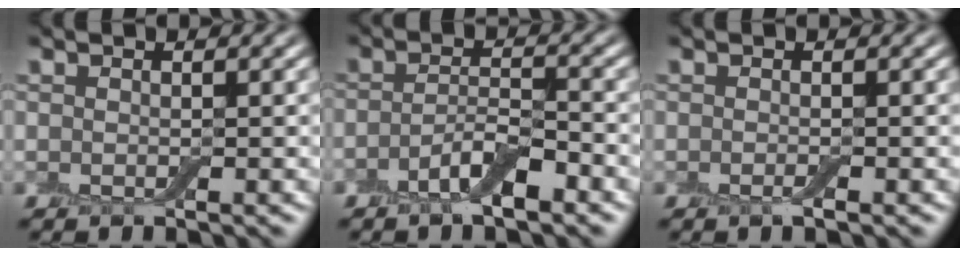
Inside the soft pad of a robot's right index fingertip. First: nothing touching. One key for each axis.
{"total": 3.4, "fx": -1.9, "fy": 1.1, "fz": 2.6, "tx": -0.052, "ty": 0.006, "tz": -0.042}
{"total": 0.6, "fx": -0.2, "fy": 0.1, "fz": 0.6, "tx": -0.010, "ty": -0.003, "tz": -0.006}